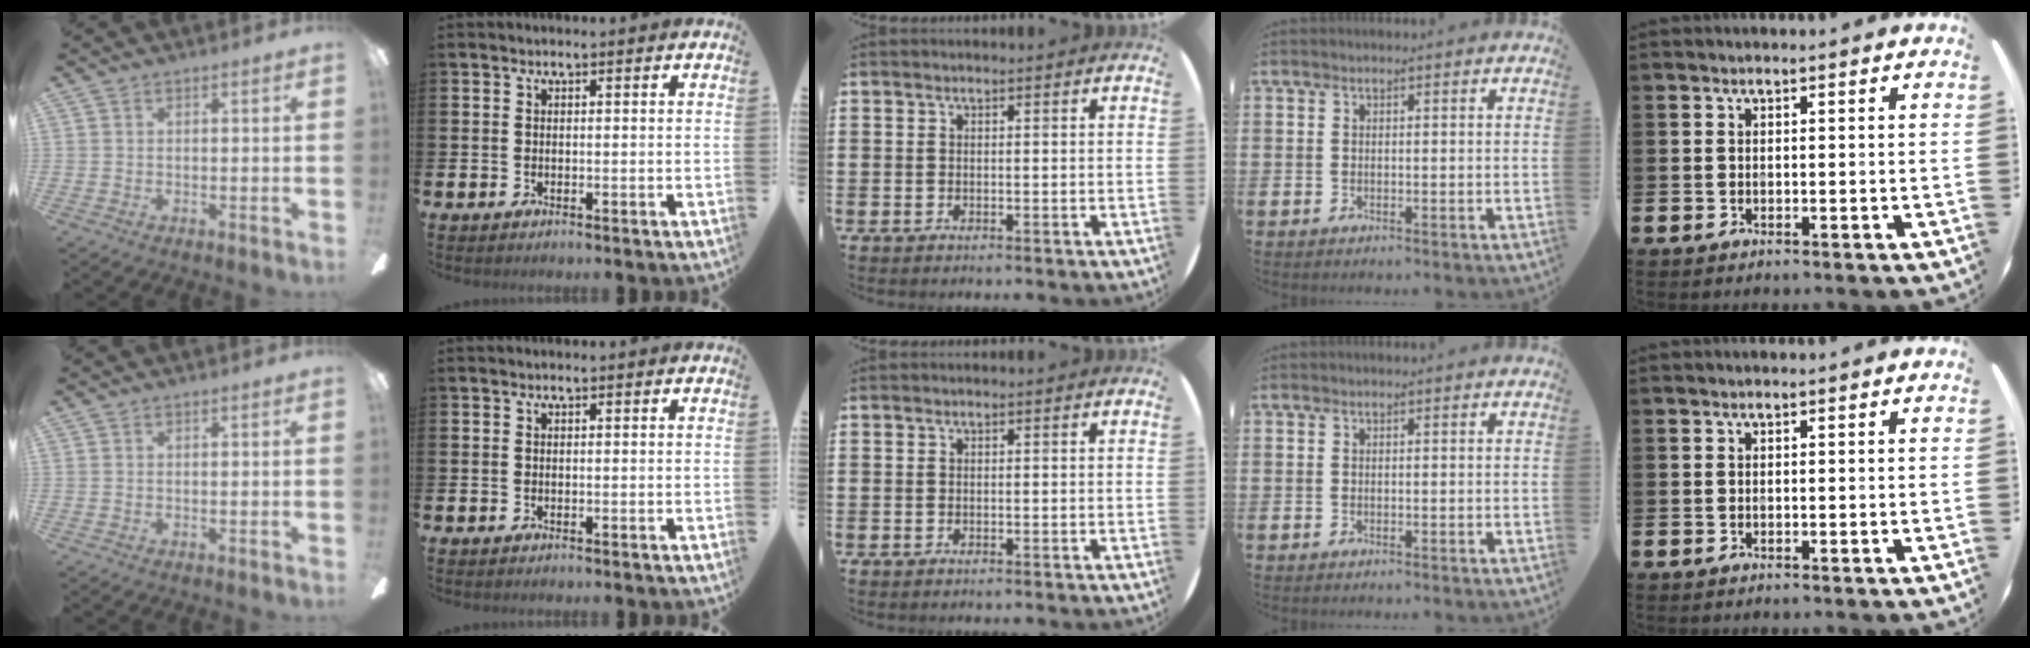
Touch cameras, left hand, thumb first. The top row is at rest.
{}